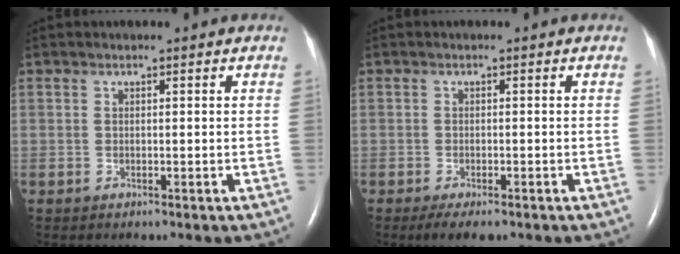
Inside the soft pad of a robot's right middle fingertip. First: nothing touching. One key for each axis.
{"total": 3.3, "fx": -2.3, "fy": 1.0, "fz": 2.1, "tx": -0.038, "ty": -0.006, "tz": -0.031}